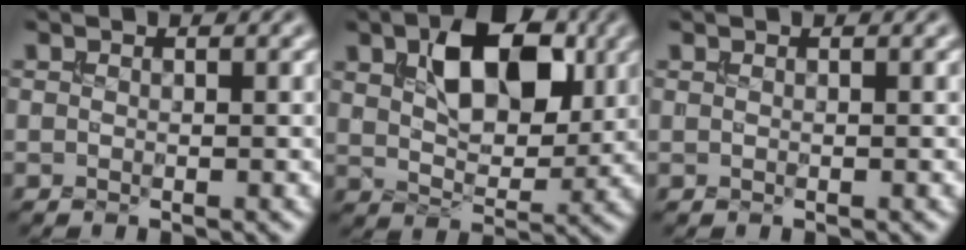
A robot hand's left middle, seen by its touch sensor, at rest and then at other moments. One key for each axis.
{"total": 7.7, "fx": 2.4, "fy": 4.4, "fz": 5.8, "tx": -0.097, "ty": 0.004, "tz": 0.038}
{"total": 0.0}